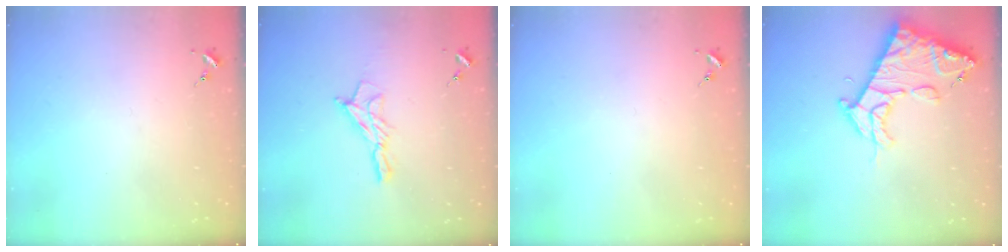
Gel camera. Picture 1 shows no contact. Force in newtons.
{"total": 8.7, "press": 8.7, "slide": 0.5}
{"total": 0.0}
{"total": 15.7, "press": 15.6, "slide": 1.7}